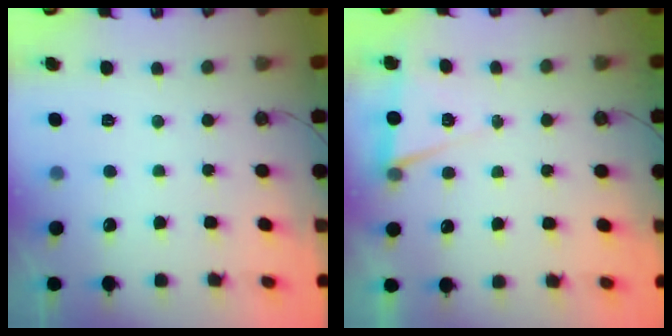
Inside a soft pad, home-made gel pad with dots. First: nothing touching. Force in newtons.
{"total": 6.0, "press": 4.0, "slide": 4.5}